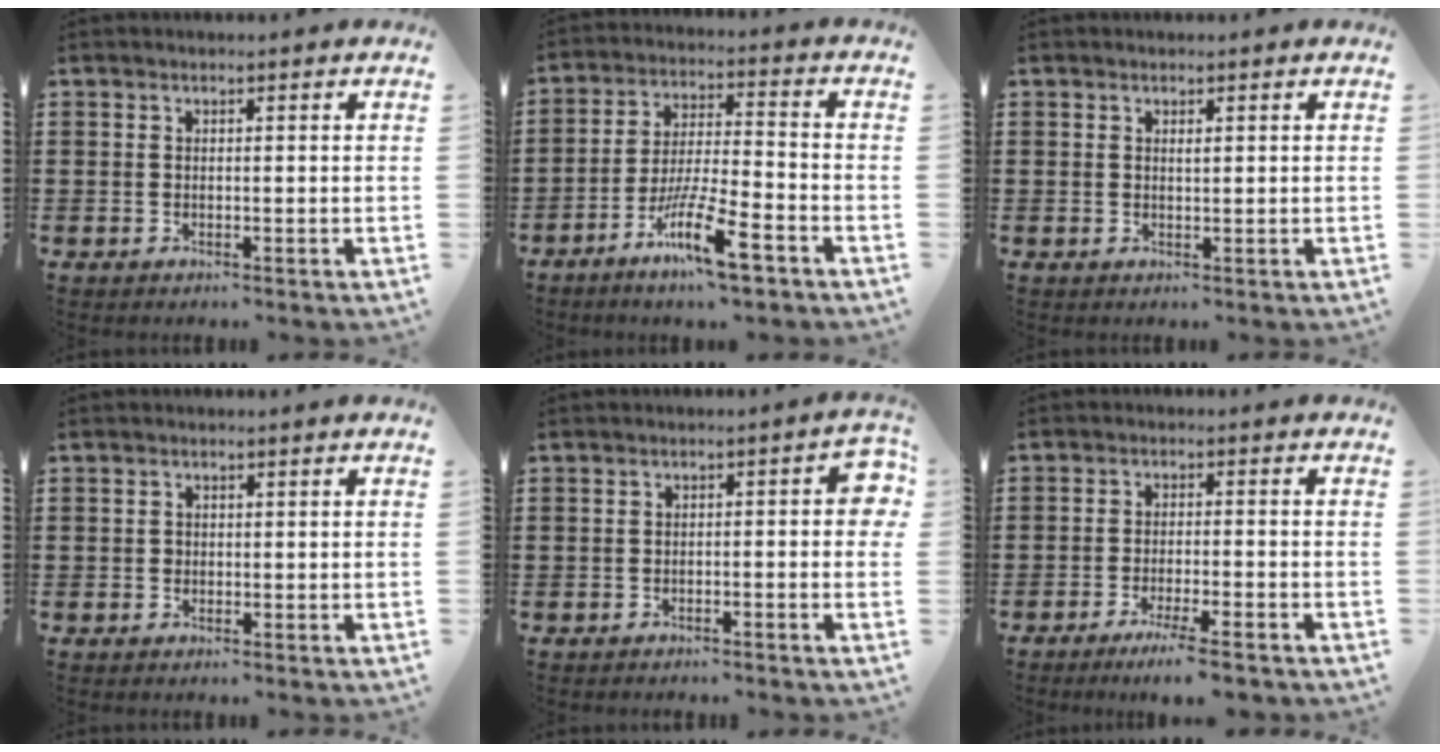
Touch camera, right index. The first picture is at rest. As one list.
[{"total": 11.2, "force": [-6.6, 1.9, 8.9], "torque": [-0.173, 0.003, -0.123]}, {"total": 0.6, "force": [0.3, 0.1, 0.5], "torque": [-0.012, 0.000, 0.005]}, {"total": 0.7, "force": [-0.1, 0.6, 0.2], "torque": [-0.005, 0.004, -0.003]}, {"total": 2.5, "force": [-1.3, 0.4, 2.1], "torque": [-0.028, -0.002, -0.027]}, {"total": 4.4, "force": [-3.4, -0.2, 2.8], "torque": [-0.050, -0.011, -0.063]}]